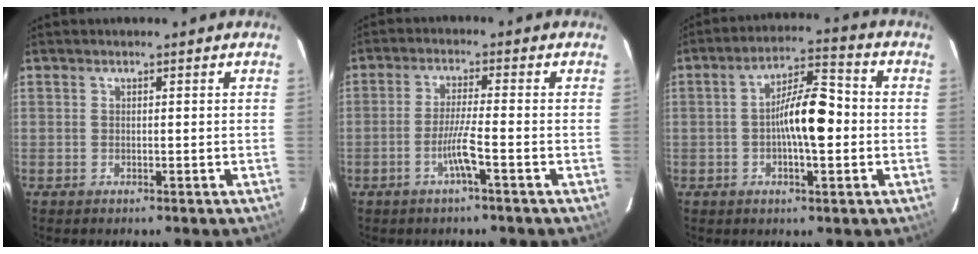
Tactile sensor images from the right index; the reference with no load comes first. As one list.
[{"total": 4.4, "force": [-1.9, -0.6, 4.0], "torque": [-0.075, -0.003, -0.038]}, {"total": 9.3, "force": [-0.7, 2.3, 9.0], "torque": [-0.160, 0.021, -0.015]}]